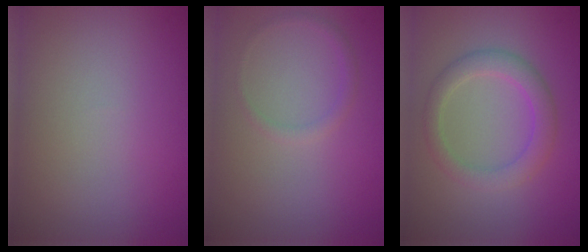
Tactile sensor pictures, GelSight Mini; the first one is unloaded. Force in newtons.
{"total": 0.9, "press": 0.9, "slide": 0.1}
{"total": 3.0, "press": 3.0, "slide": 0.3}